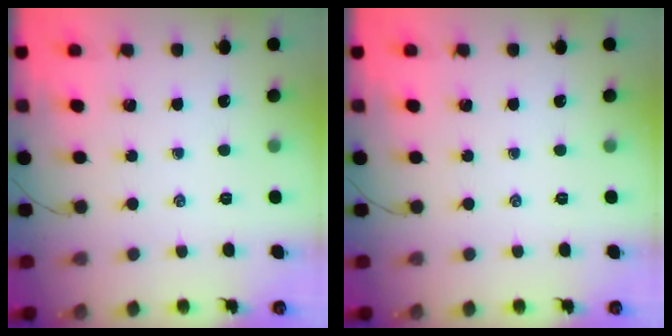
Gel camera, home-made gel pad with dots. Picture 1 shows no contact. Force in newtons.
{"total": 0.0}